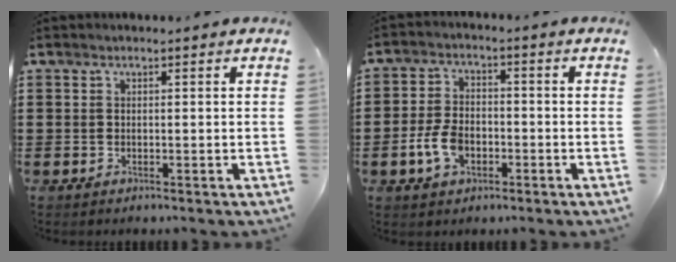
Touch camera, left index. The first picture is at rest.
{"total": 5.9, "force": [-2.2, 3.5, 4.2], "torque": [-0.106, 0.000, -0.047]}